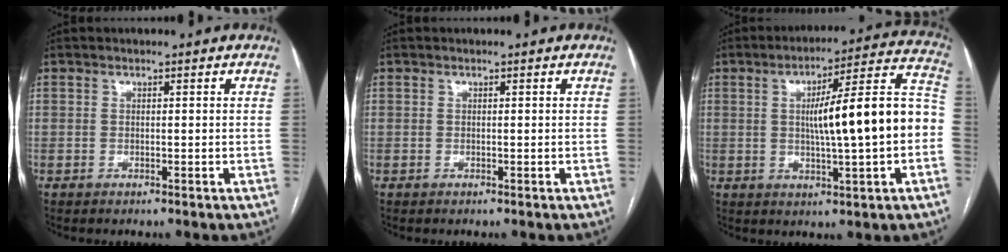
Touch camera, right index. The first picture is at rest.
{"total": 0.0}
{"total": 16.2, "force": [-0.8, 1.1, 16.1], "torque": [-0.232, 0.032, -0.012]}